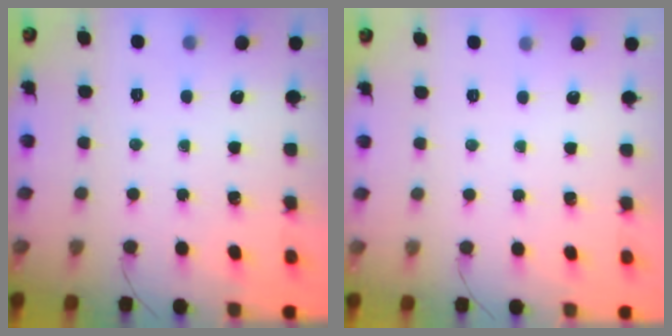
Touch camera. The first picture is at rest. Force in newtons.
{"total": 2.5, "press": 2.4, "slide": 0.4}